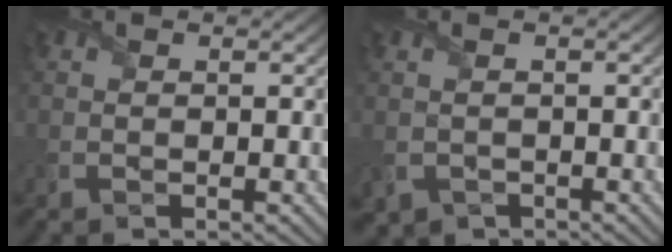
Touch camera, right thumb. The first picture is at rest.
{"total": 1.4, "force": [-0.7, 1.2, 0.4], "torque": [-0.026, -0.011, -0.012]}